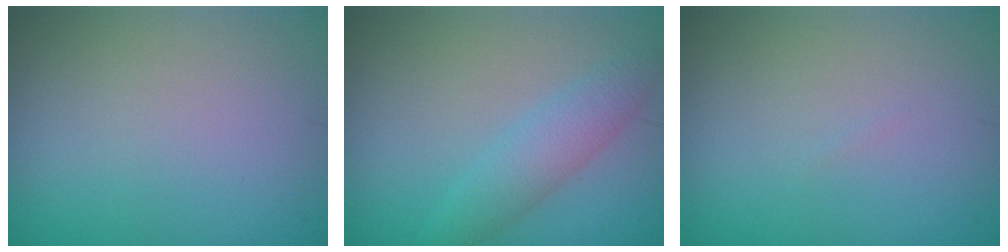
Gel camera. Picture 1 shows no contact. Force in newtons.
{"total": 2.9, "press": 2.9, "slide": 0.1}
{"total": 0.0}